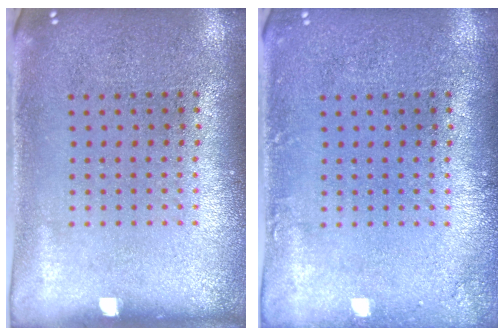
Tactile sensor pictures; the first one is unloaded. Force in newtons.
{"total": 1.0, "press": 1.0, "slide": 0.2}